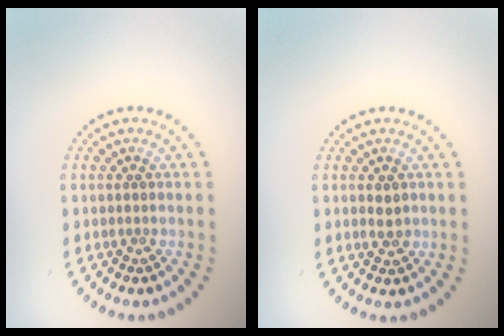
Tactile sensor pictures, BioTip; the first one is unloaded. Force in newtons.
{"total": 1.3, "press": 1.3, "slide": 0.2}